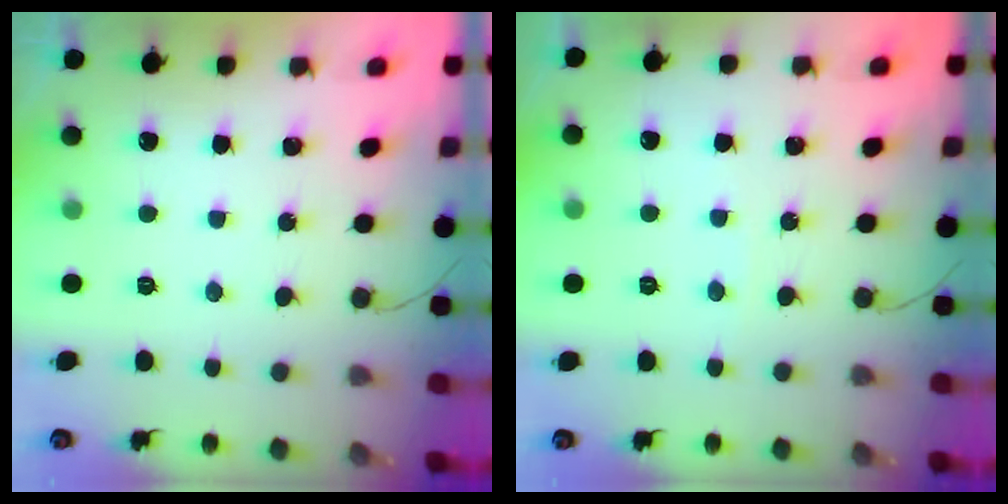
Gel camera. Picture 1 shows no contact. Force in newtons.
{"total": 1.7, "press": 1.7, "slide": 0.2}